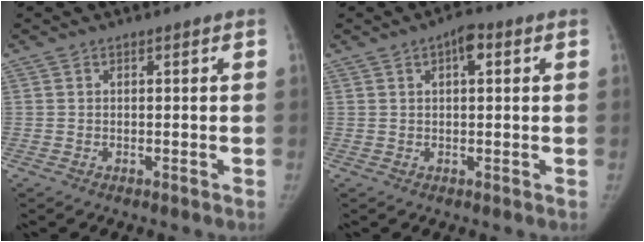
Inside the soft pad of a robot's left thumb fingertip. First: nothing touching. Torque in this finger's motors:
{"motor_torque": [0.41, 0.45, 0.73, -0.11, 0.14]}